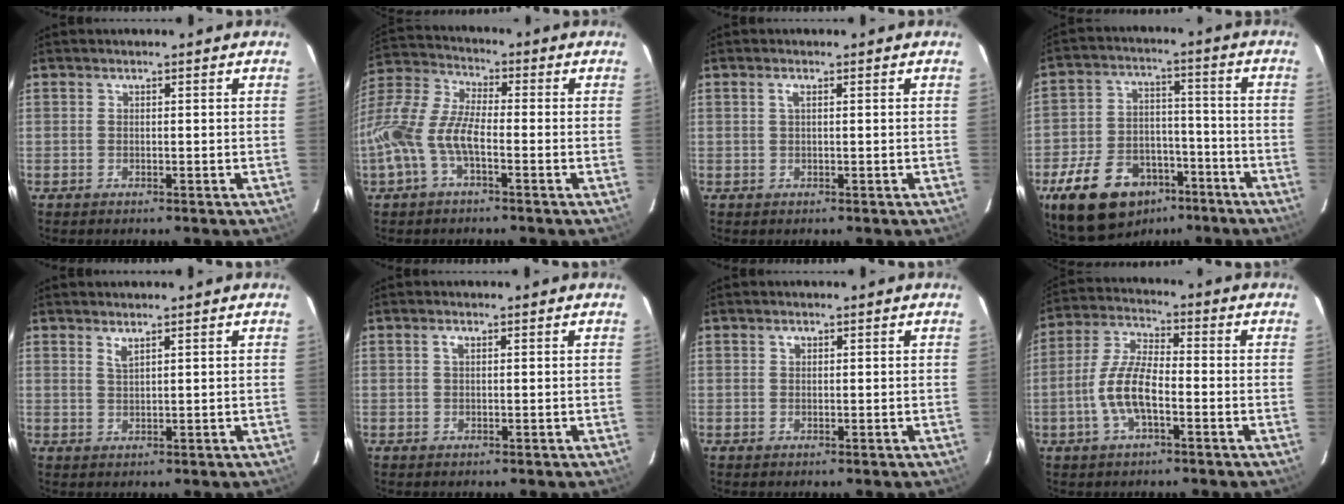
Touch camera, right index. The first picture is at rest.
{"total": 12.8, "force": [-4.0, 5.3, 10.9], "torque": [-0.244, 0.006, -0.087]}
{"total": 0.9, "force": [0.3, 0.1, 0.9], "torque": [-0.018, 0.003, 0.004]}
{"total": 18.0, "force": [-11.2, 10.9, 8.8], "torque": [-0.197, 0.016, -0.165]}
{"total": 1.5, "force": [1.2, 0.2, 1.0], "torque": [-0.019, 0.000, 0.021]}
{"total": 1.0, "force": [0.4, 0.5, 0.8], "torque": [-0.015, 0.004, 0.005]}
{"total": 0.8, "force": [0.3, 0.6, 0.3], "torque": [-0.005, 0.003, 0.006]}
{"total": 9.4, "force": [-3.0, 3.3, 8.2], "torque": [-0.175, 0.005, -0.060]}